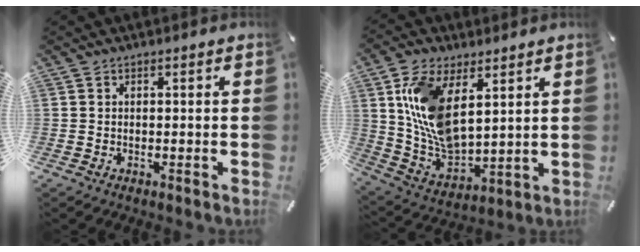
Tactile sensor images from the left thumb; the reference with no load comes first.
{"total": 14.0, "force": [5.4, 8.0, 10.1], "torque": [-0.229, -0.022, 0.100]}